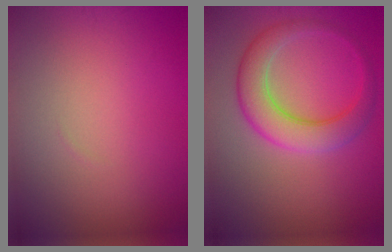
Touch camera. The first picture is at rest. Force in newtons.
{"total": 5.5, "press": 5.5, "slide": 0.2}